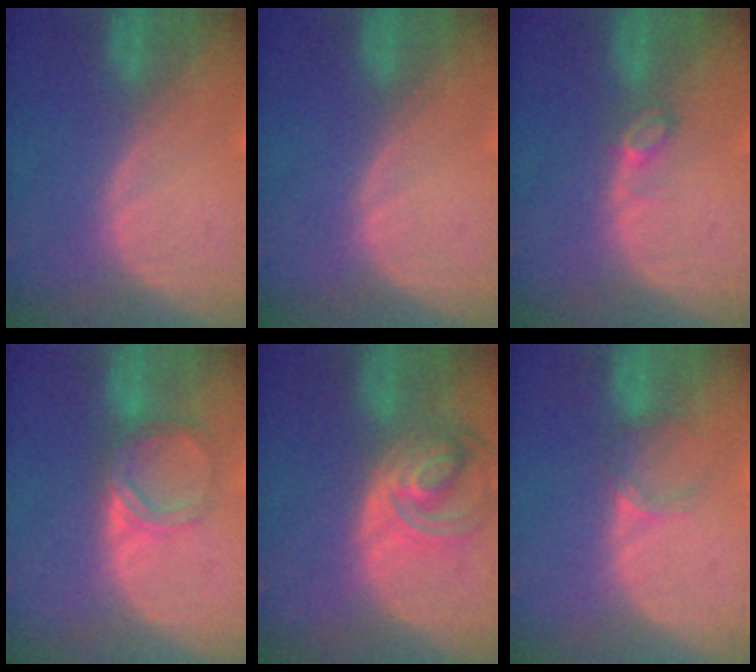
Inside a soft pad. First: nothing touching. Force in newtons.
{"total": 0.0}
{"total": 2.2, "press": 2.2, "slide": 0.3}
{"total": 5.0, "press": 4.6, "slide": 1.9}
{"total": 8.2, "press": 7.1, "slide": 4.1}
{"total": 2.5, "press": 2.0, "slide": 1.4}